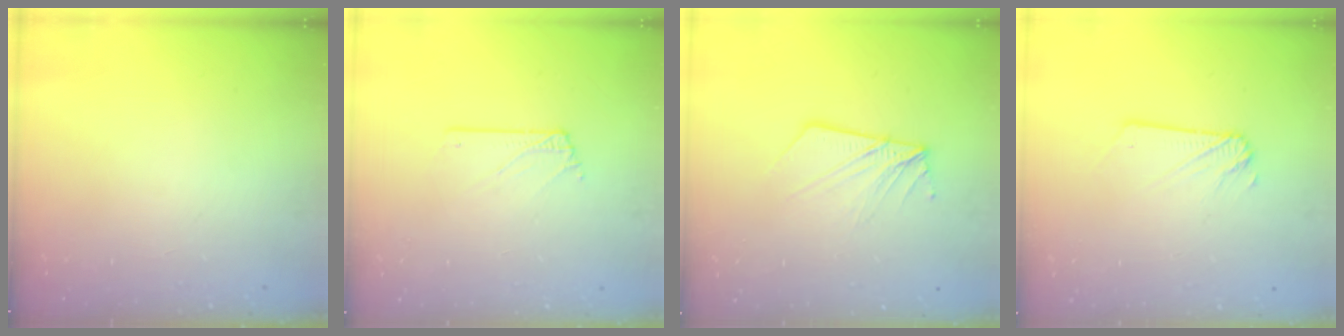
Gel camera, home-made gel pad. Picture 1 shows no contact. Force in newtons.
{"total": 1.5, "press": 1.5, "slide": 0.1}
{"total": 9.3, "press": 9.2, "slide": 1.3}
{"total": 1.9, "press": 1.9, "slide": 0.3}